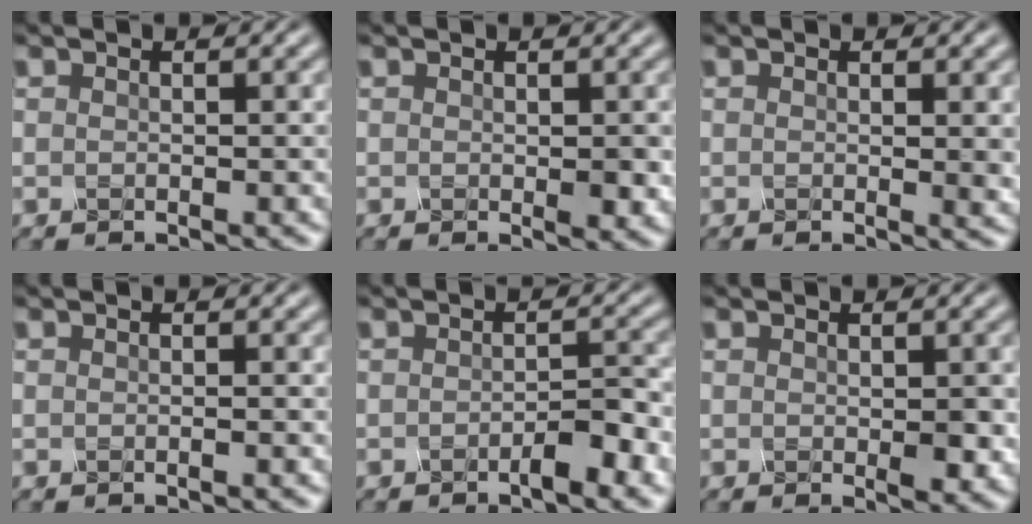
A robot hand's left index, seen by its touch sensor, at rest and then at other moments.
{"total": 1.3, "force": [0.2, 0.4, 1.2], "torque": [-0.021, -0.003, 0.007]}
{"total": 1.8, "force": [0.8, 0.5, 1.6], "torque": [-0.017, -0.002, 0.012]}
{"total": 0.5, "force": [-0.2, 0.2, 0.5], "torque": [-0.005, 0.004, -0.006]}
{"total": 2.3, "force": [-1.2, 0.5, 1.8], "torque": [-0.029, 0.002, -0.022]}
{"total": 2.0, "force": [0.1, 0.8, 1.9], "torque": [-0.033, -0.005, 0.006]}